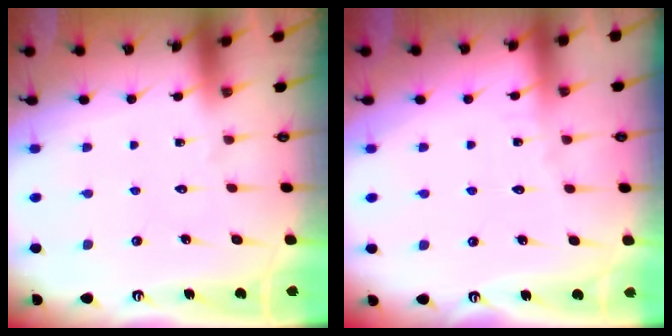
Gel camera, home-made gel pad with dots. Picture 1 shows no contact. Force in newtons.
{"total": 3.1, "press": 3.1, "slide": 0.3}